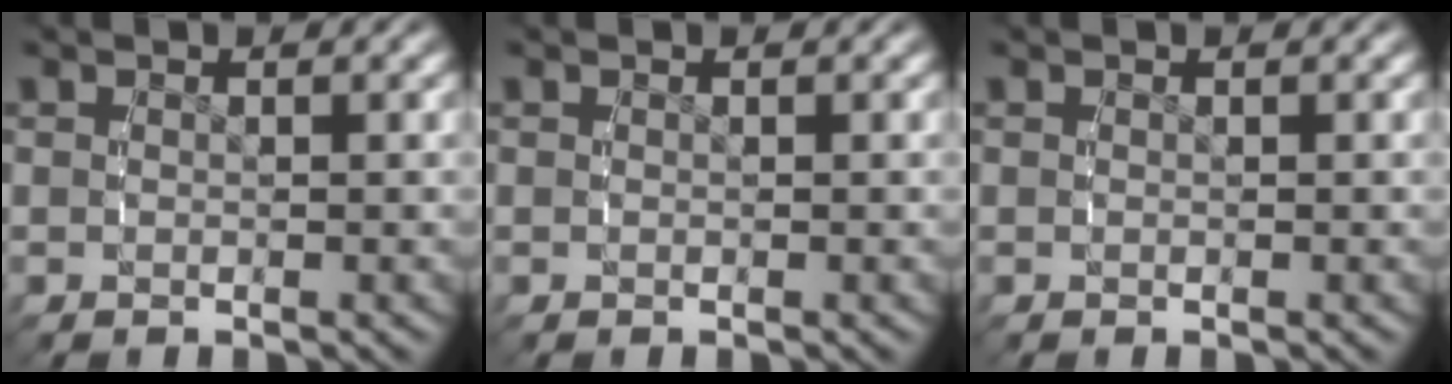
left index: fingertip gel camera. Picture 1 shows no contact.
{"total": 0.0}
{"total": 0.0}